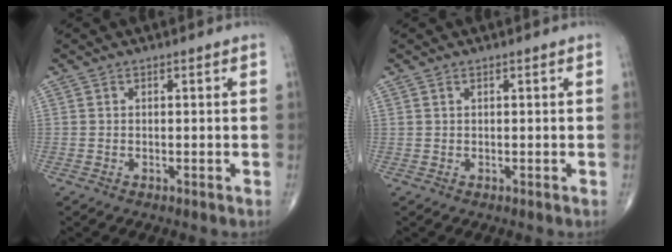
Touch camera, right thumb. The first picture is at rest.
{"total": 0.0}